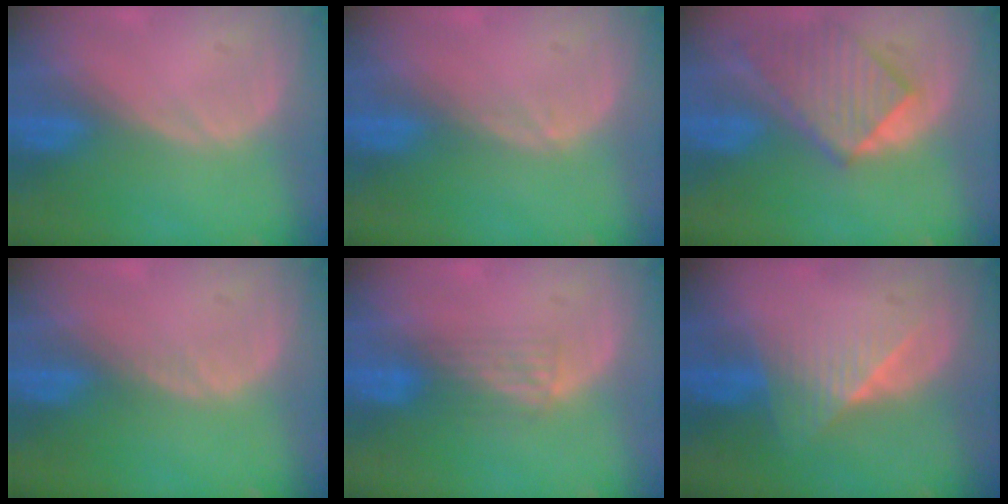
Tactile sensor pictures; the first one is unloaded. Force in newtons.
{"total": 0.8, "press": 0.7, "slide": 0.1}
{"total": 8.6, "press": 7.8, "slide": 3.7}
{"total": 0.5, "press": 0.5, "slide": 0.1}
{"total": 2.9, "press": 2.6, "slide": 1.2}
{"total": 6.3, "press": 5.5, "slide": 3.0}